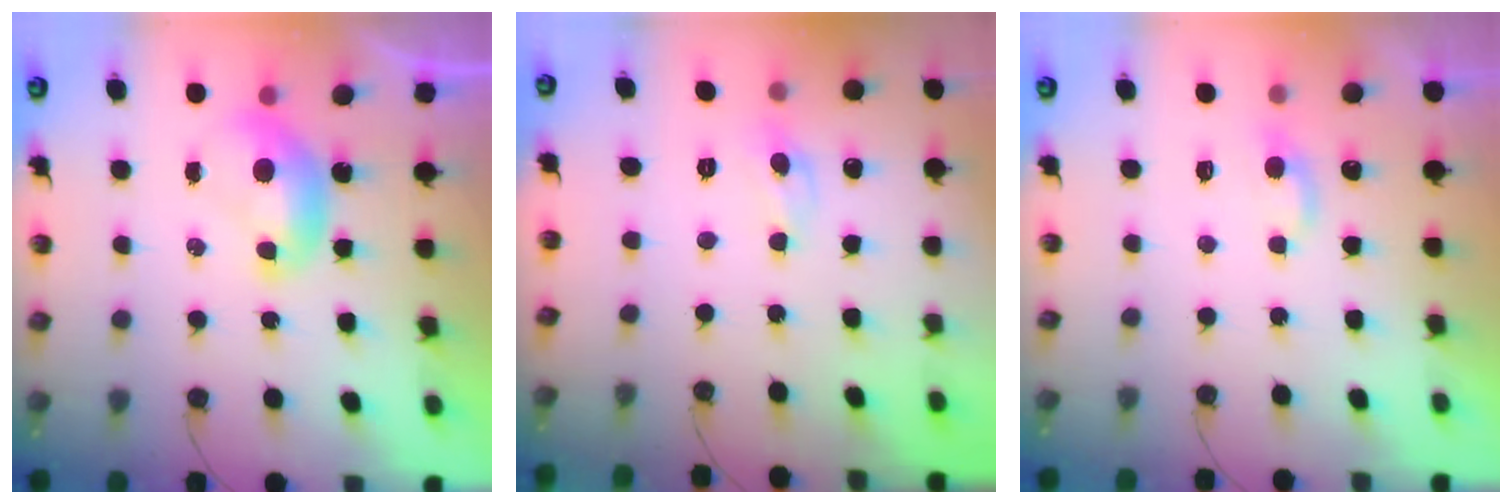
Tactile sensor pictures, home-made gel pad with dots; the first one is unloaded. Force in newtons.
{"total": 0.0}
{"total": 2.2, "press": 2.2, "slide": 0.5}